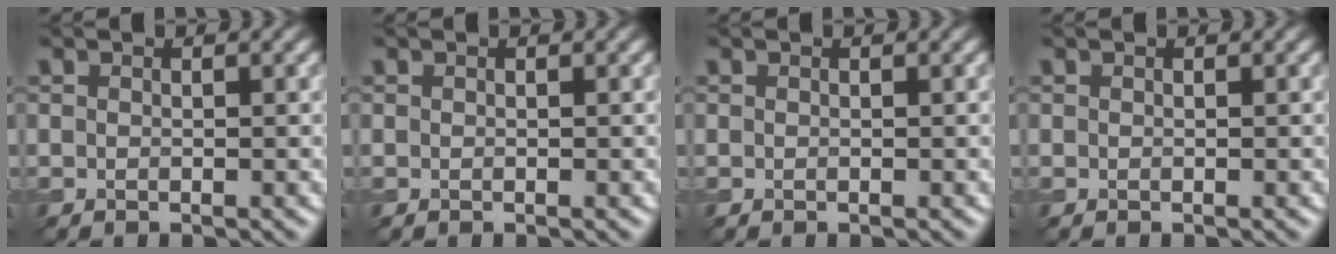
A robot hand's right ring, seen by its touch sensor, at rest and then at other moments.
{"total": 0.0}
{"total": 0.0}
{"total": 0.0}